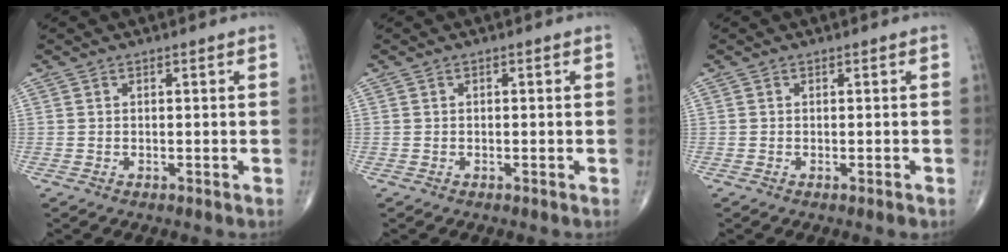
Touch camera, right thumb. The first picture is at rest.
{"total": 0.0}
{"total": 0.7, "force": [-0.5, 0.0, 0.5], "torque": [-0.010, -0.001, -0.007]}